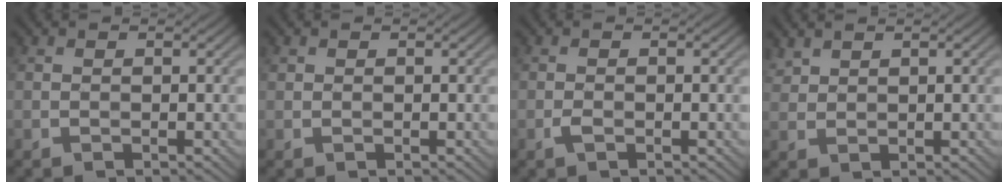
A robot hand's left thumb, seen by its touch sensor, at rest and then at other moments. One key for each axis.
{"total": 0.8, "fx": 0.4, "fy": 0.6, "fz": 0.2, "tx": -0.007, "ty": 0.001, "tz": 0.009}
{"total": 1.0, "fx": -0.5, "fy": 0.3, "fz": 0.8, "tx": -0.021, "ty": 0.004, "tz": -0.012}
{"total": 2.0, "fx": 1.8, "fy": 0.7, "fz": 0.3, "tx": -0.015, "ty": 0.007, "tz": 0.045}